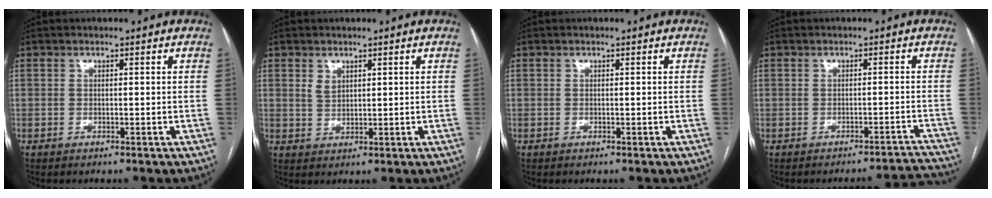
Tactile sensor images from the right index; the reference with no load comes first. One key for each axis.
{"total": 2.1, "fx": 1.2, "fy": 1.4, "fz": 1.0, "tx": -0.020, "ty": -0.001, "tz": 0.030}
{"total": 0.0}
{"total": 6.3, "fx": -6.3, "fy": -0.6, "fz": -0.4, "tx": 0.023, "ty": 0.008, "tz": -0.072}